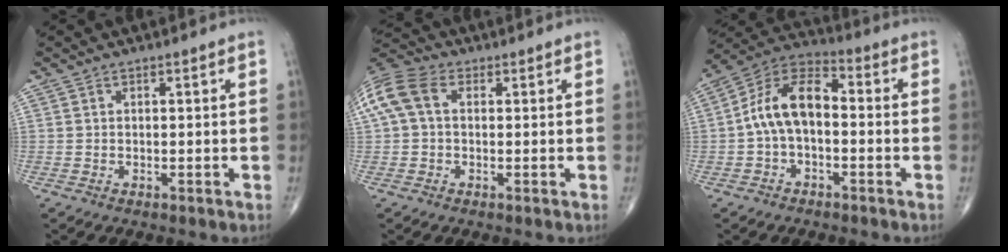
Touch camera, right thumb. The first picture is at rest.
{"total": 9.9, "force": [1.9, 6.7, 7.0], "torque": [-0.163, 0.034, 0.030]}
{"total": 11.1, "force": [-0.8, 6.4, 9.0], "torque": [-0.157, 0.039, -0.028]}